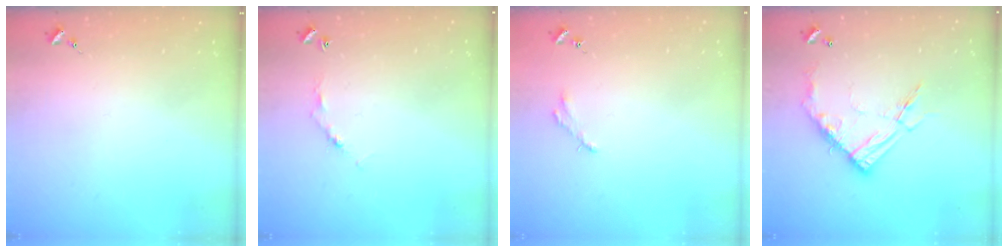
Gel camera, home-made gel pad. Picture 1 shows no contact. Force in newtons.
{"total": 4.1, "press": 4.1, "slide": 0.3}
{"total": 2.5, "press": 2.5, "slide": 0.2}
{"total": 16.0, "press": 15.9, "slide": 1.5}